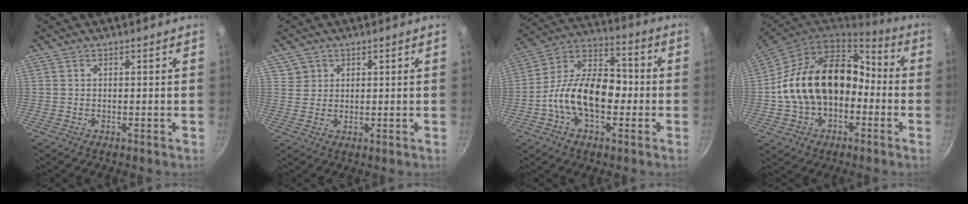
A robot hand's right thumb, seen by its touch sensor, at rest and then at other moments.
{"total": 3.0, "force": [1.5, 2.6, 0.2], "torque": [0.018, 0.007, 0.026]}
{"total": 16.6, "force": [-3.1, 10.1, 12.8], "torque": [-0.184, 0.049, -0.074]}
{"total": 20.5, "force": [-2.4, 14.6, 14.2], "torque": [-0.217, 0.066, -0.041]}